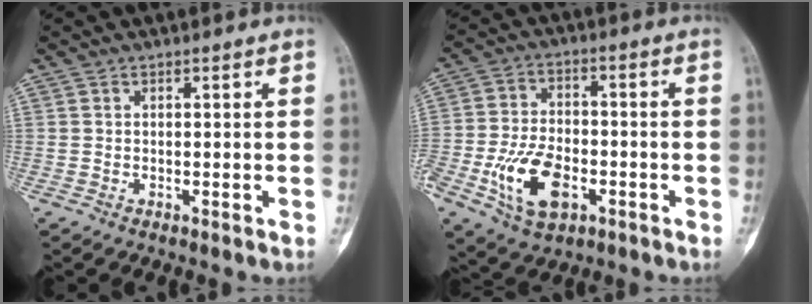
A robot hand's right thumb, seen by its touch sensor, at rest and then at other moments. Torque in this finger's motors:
{"motor_torque": [1.87, 1.73, 1.02, -1.06, 0.18]}